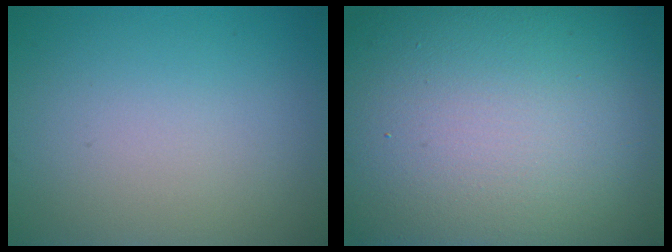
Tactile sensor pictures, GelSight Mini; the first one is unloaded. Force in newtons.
{"total": 22.9, "press": 22.9, "slide": 1.3}